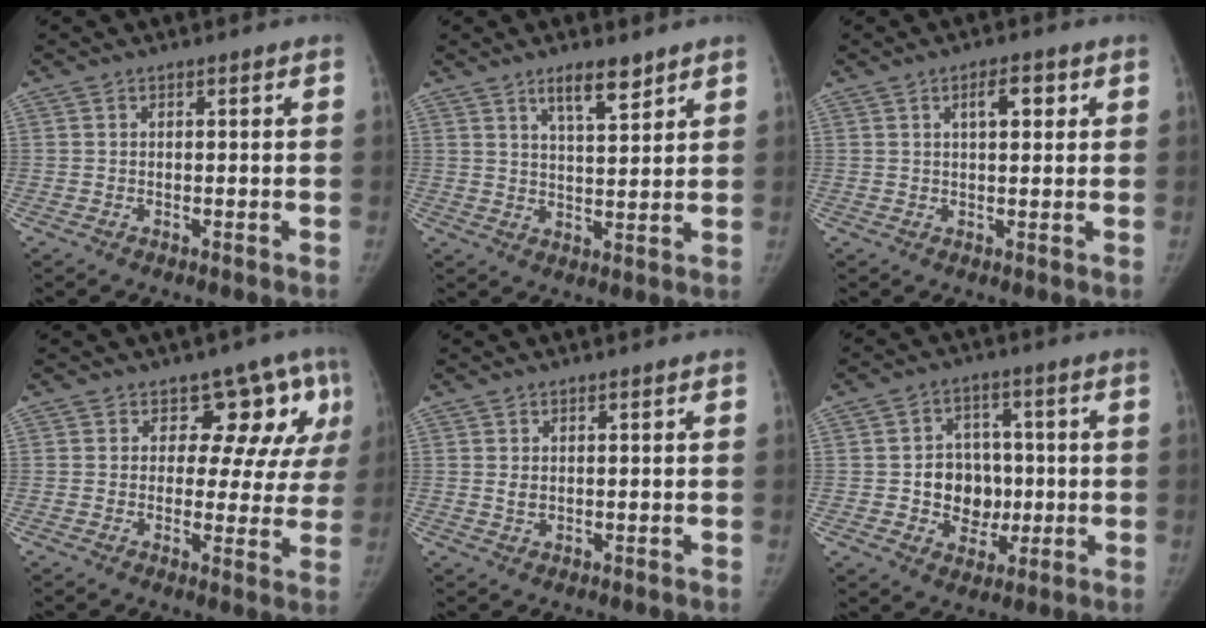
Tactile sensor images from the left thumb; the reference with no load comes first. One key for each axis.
{"total": 6.2, "fx": 4.3, "fy": 1.7, "fz": 4.1, "tx": -0.054, "ty": -0.031, "tz": 0.073}
{"total": 4.4, "fx": 1.7, "fy": 1.9, "fz": 3.6, "tx": -0.046, "ty": -0.001, "tz": 0.025}
{"total": 10.4, "fx": 5.0, "fy": 6.7, "fz": 6.1, "tx": -0.019, "ty": -0.019, "tz": 0.050}
{"total": 1.2, "fx": 0.3, "fy": 0.8, "fz": 0.8, "tx": -0.007, "ty": -0.004, "tz": 0.010}
{"total": 9.6, "fx": -0.8, "fy": 8.2, "fz": 5.0, "tx": -0.024, "ty": 0.011, "tz": -0.008}